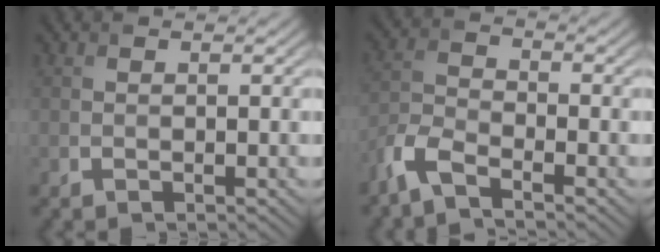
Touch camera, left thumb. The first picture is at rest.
{"total": 5.1, "force": [-3.9, 1.4, 3.0], "torque": [-0.075, -0.008, -0.095]}